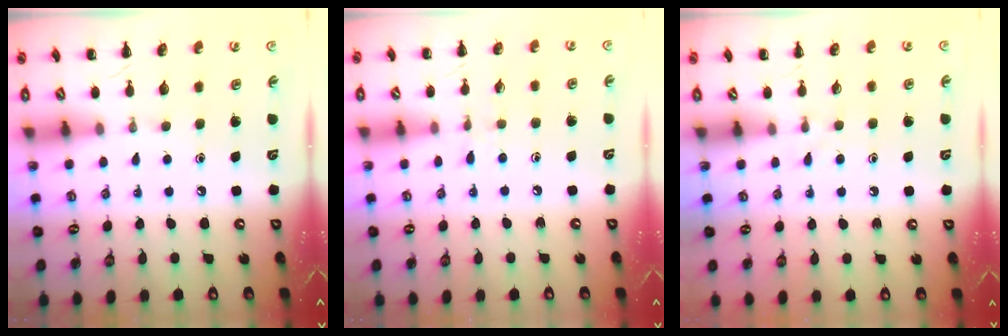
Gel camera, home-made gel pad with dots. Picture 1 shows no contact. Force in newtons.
{"total": 5.8, "press": 5.3, "slide": 2.4}
{"total": 2.4, "press": 2.3, "slide": 1.0}